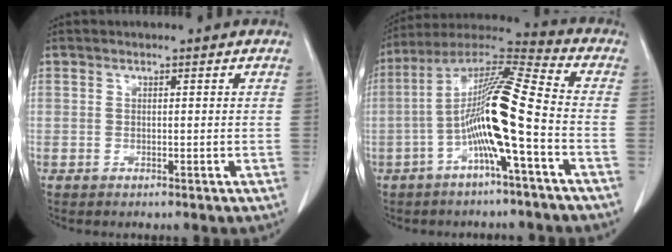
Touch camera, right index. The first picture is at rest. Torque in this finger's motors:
{"motor_torque": [1.99, -0.15, 0.57, 0.21]}